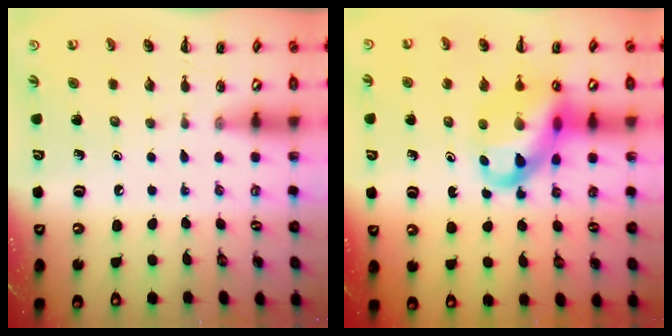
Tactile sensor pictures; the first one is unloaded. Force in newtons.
{"total": 14.5, "press": 14.0, "slide": 3.7}